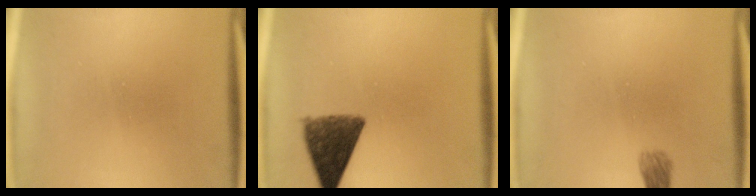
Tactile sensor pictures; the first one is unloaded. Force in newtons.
{"total": 9.7}
{"total": 2.3}